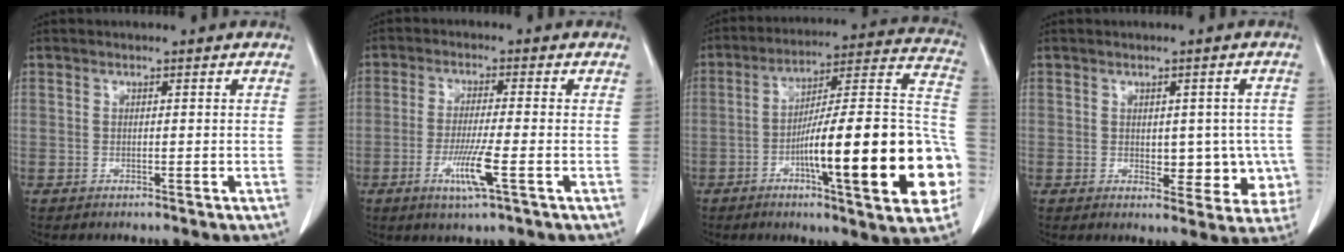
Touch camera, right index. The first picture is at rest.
{"total": 6.6, "force": [-2.6, -0.3, 6.0], "torque": [-0.117, -0.017, -0.049]}
{"total": 25.5, "force": [-7.1, 2.9, 24.3], "torque": [-0.280, 0.015, -0.103]}
{"total": 6.8, "force": [-0.8, 4.1, 5.4], "torque": [-0.044, 0.011, -0.002]}